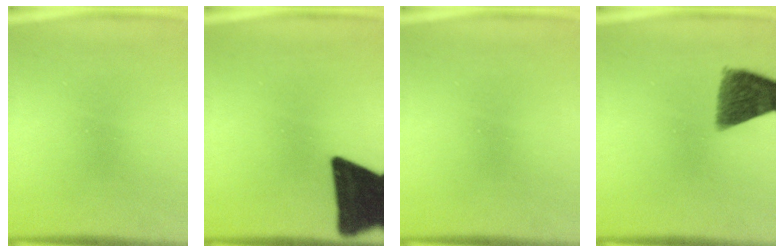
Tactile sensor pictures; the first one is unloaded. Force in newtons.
{"total": 18.9}
{"total": 0.0}
{"total": 9.6}